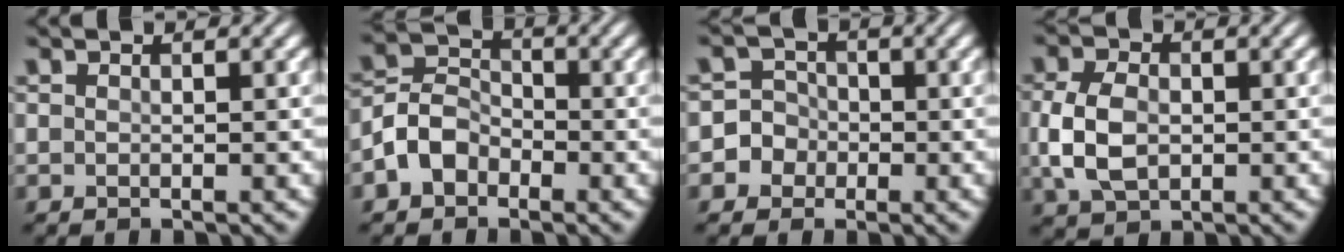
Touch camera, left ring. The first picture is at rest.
{"total": 3.7, "force": [-1.8, 2.8, 1.7], "torque": [-0.034, 0.010, -0.045]}
{"total": 4.0, "force": [-1.4, 3.7, 0.4], "torque": [0.023, 0.011, -0.042]}
{"total": 4.9, "force": [-0.3, 3.5, 3.5], "torque": [-0.083, -0.002, -0.007]}